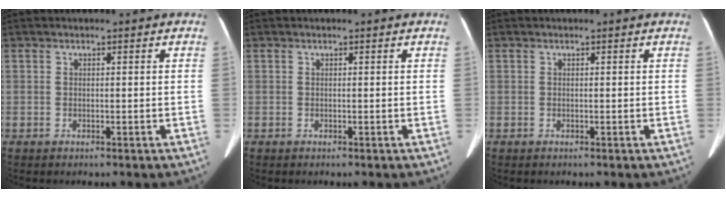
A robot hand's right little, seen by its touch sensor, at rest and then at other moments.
{"total": 0.0}
{"total": 0.0}